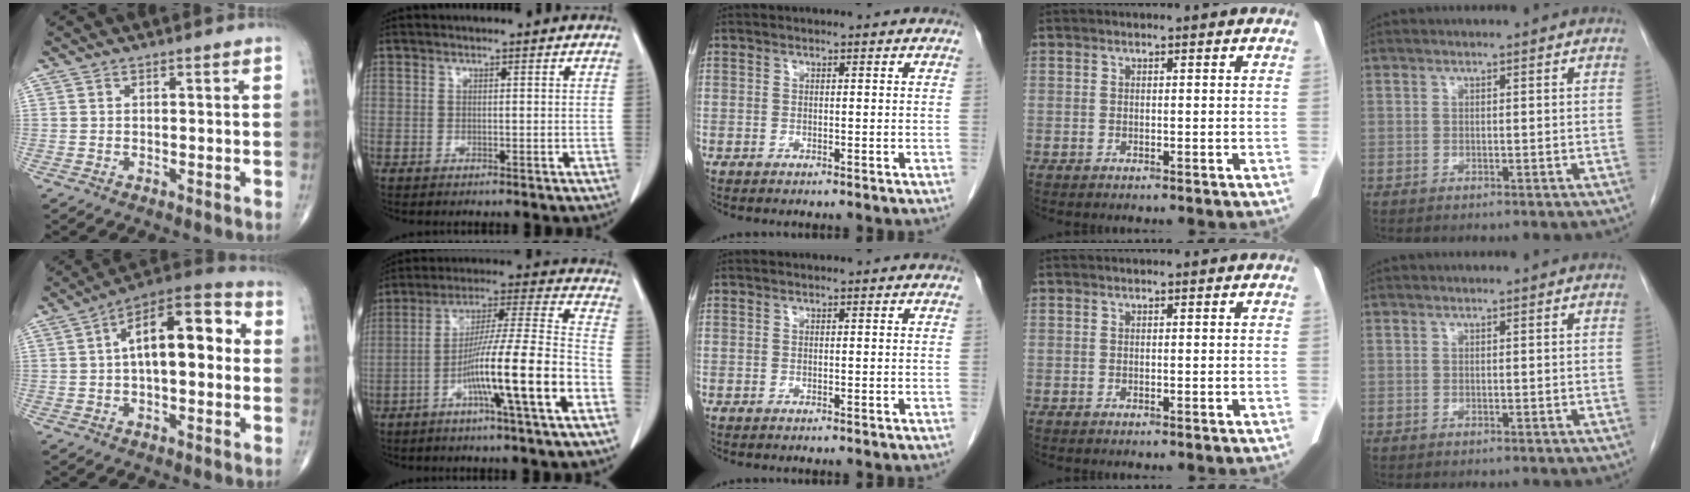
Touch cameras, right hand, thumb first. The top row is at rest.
{"thumb": {"total": 15.6, "force": [1.8, 7.2, 13.7], "torque": [-0.194, 0.042, 0.017]}, "index": {"total": 15.7, "force": [-6.4, -0.5, 14.3], "torque": [-0.244, 0.004, -0.111]}}